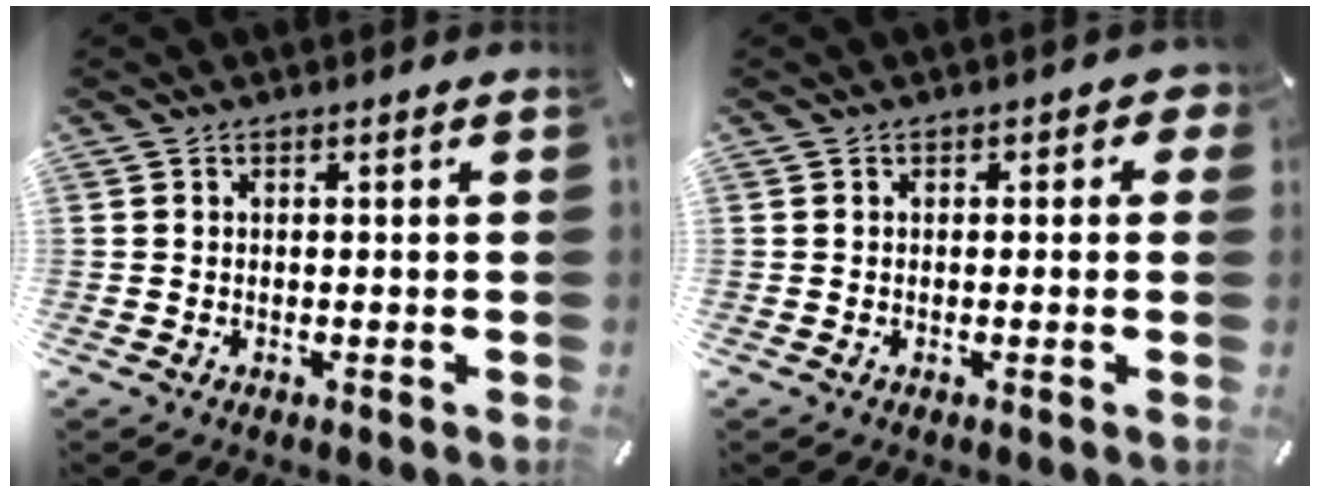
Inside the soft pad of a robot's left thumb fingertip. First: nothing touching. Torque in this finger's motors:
{"motor_torque": [0.14, -0.07, 0.08, 0.01, -0.08]}